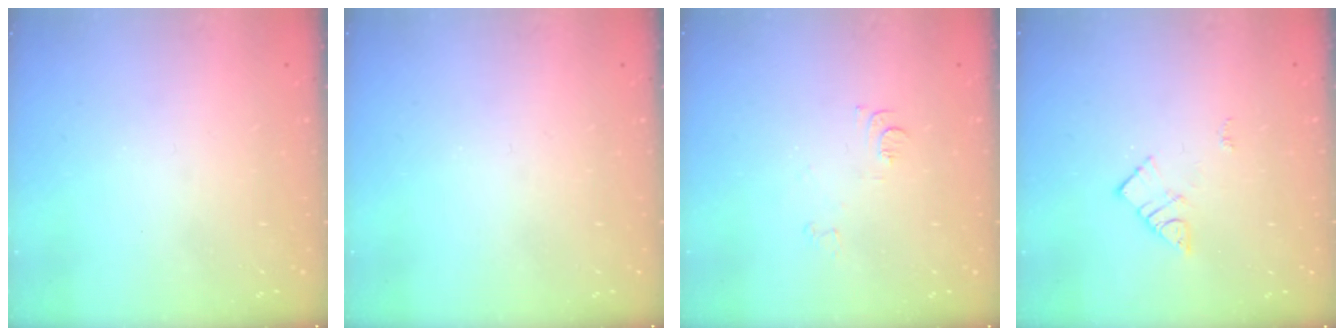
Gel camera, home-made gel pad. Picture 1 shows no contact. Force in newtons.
{"total": 0.0}
{"total": 5.3, "press": 5.2, "slide": 0.7}
{"total": 7.9, "press": 7.9, "slide": 0.4}